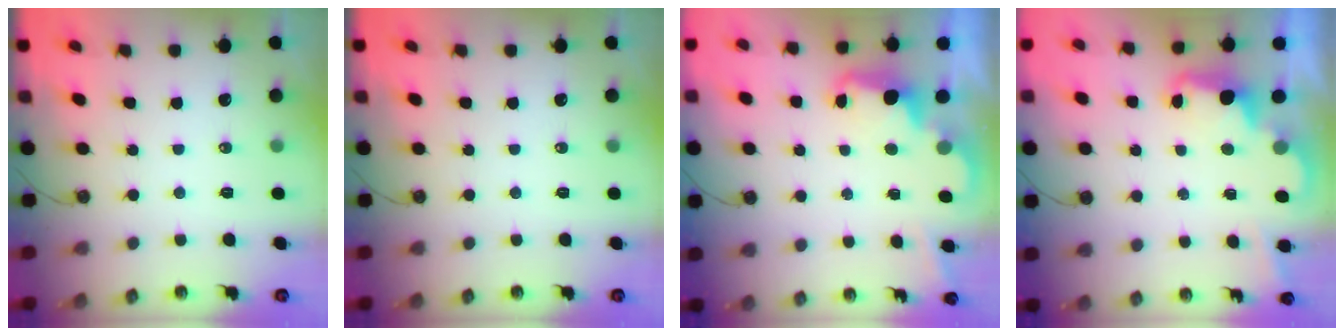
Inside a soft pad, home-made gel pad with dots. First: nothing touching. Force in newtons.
{"total": 0.0}
{"total": 2.5, "press": 2.5, "slide": 0.6}
{"total": 2.5, "press": 2.4, "slide": 0.6}